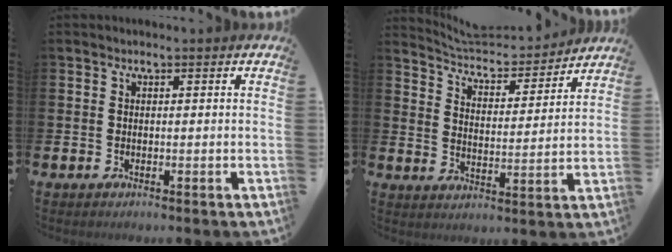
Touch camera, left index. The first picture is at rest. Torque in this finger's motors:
{"motor_torque": [0.77, -1.37, 0.05, -0.01]}